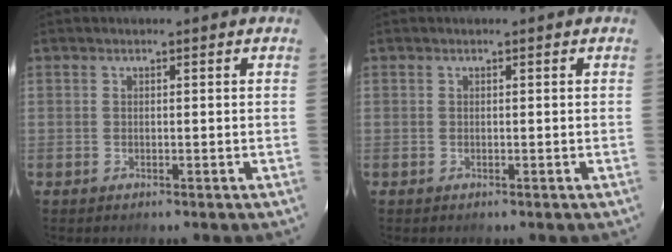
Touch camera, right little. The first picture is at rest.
{"total": 0.0}